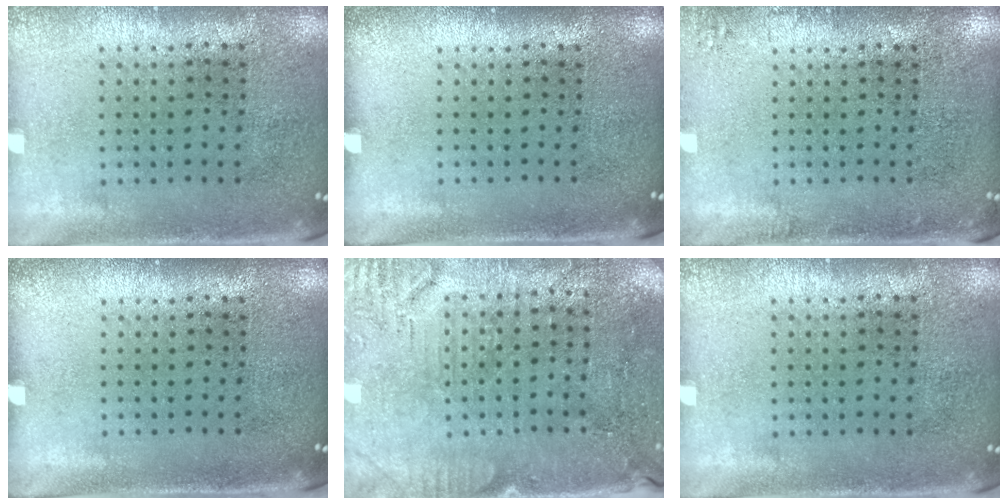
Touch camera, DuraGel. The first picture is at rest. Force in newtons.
{"total": 0.0}
{"total": 1.3, "press": 1.2, "slide": 0.3}
{"total": 0.0}
{"total": 3.0, "press": 2.9, "slide": 0.8}
{"total": 0.0}